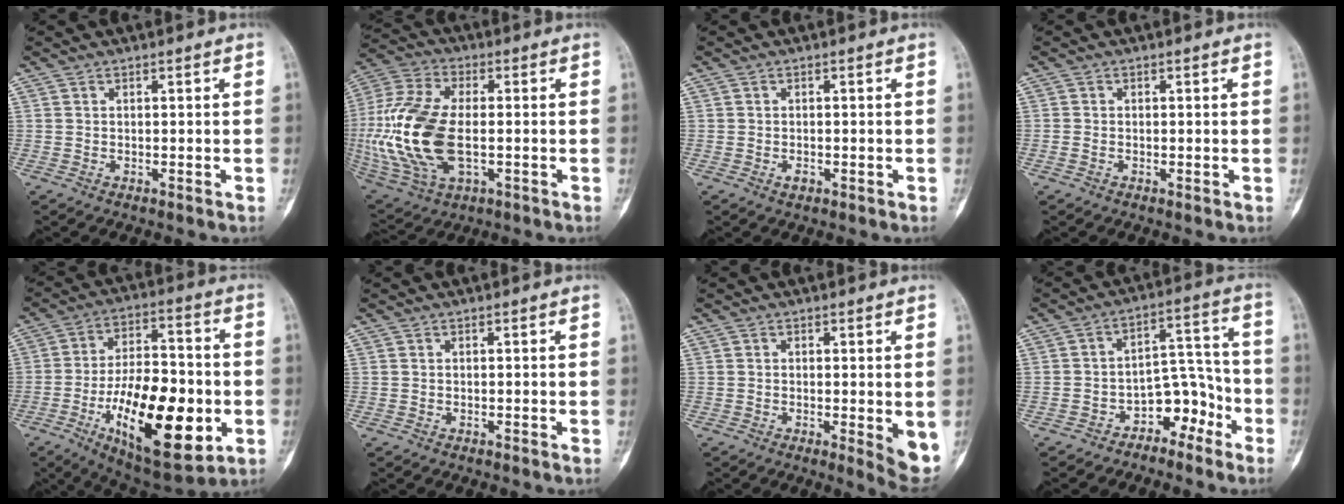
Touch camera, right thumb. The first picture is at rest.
{"total": 21.7, "force": [-2.3, 11.7, 18.2], "torque": [-0.415, -0.003, -0.032]}
{"total": 1.2, "force": [-0.5, 0.9, 0.7], "torque": [-0.010, 0.003, -0.006]}
{"total": 0.7, "force": [-0.3, 0.5, 0.4], "torque": [-0.014, 0.001, -0.006]}
{"total": 24.2, "force": [-6.5, 10.5, 20.8], "torque": [-0.323, 0.015, -0.089]}
{"total": 0.0}
{"total": 5.8, "force": [-0.9, 1.7, 5.4], "torque": [-0.068, -0.015, -0.011]}
{"total": 8.3, "force": [-5.1, 5.3, 3.9], "torque": [-0.019, 0.083, -0.086]}